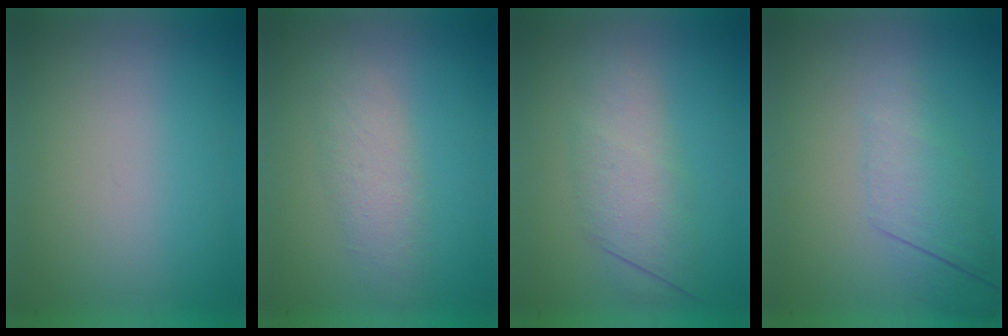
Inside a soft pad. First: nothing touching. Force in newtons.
{"total": 1.8}
{"total": 3.0}
{"total": 2.2}